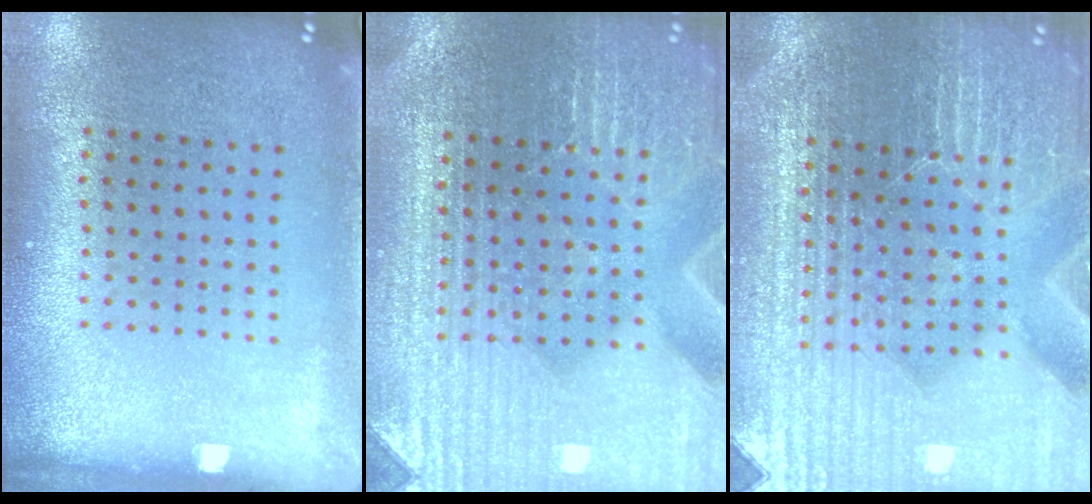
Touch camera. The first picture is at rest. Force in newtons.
{"total": 4.7, "press": 4.4, "slide": 1.5}
{"total": 5.7, "press": 5.2, "slide": 2.2}